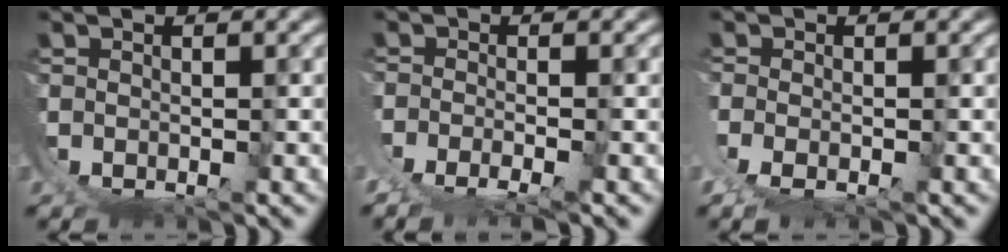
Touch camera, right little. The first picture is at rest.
{"total": 2.1, "force": [-0.4, -1.7, 1.1], "torque": [-0.013, 0.000, -0.004]}
{"total": 1.4, "force": [0.0, -0.9, 1.0], "torque": [-0.017, -0.004, 0.006]}